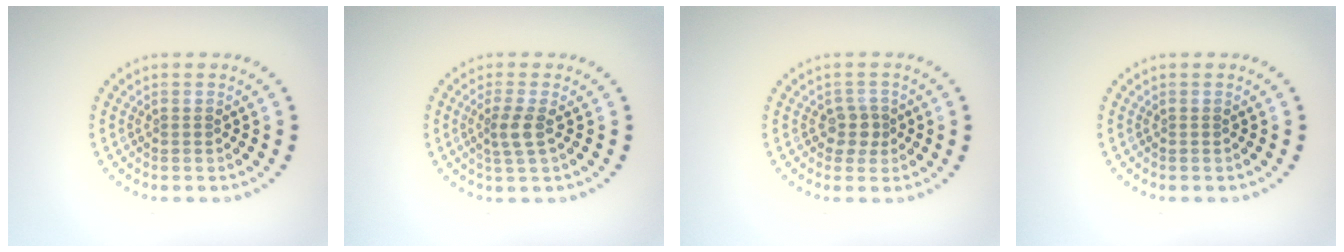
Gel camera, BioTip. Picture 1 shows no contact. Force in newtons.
{"total": 2.1, "press": 1.7, "slide": 1.2}
{"total": 1.8, "press": 1.5, "slide": 1.0}
{"total": 0.0}